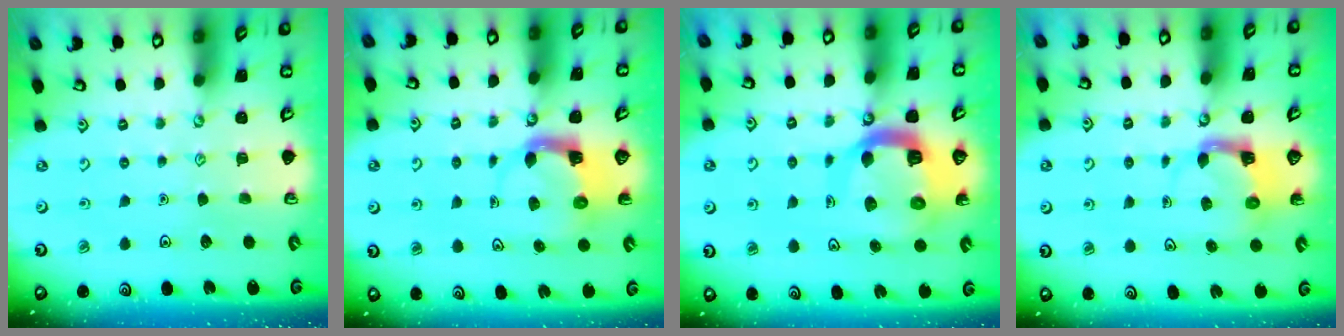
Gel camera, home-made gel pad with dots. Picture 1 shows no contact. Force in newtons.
{"total": 3.9, "press": 3.9, "slide": 0.6}
{"total": 13.6, "press": 13.5, "slide": 1.6}
{"total": 3.9, "press": 3.8, "slide": 0.7}